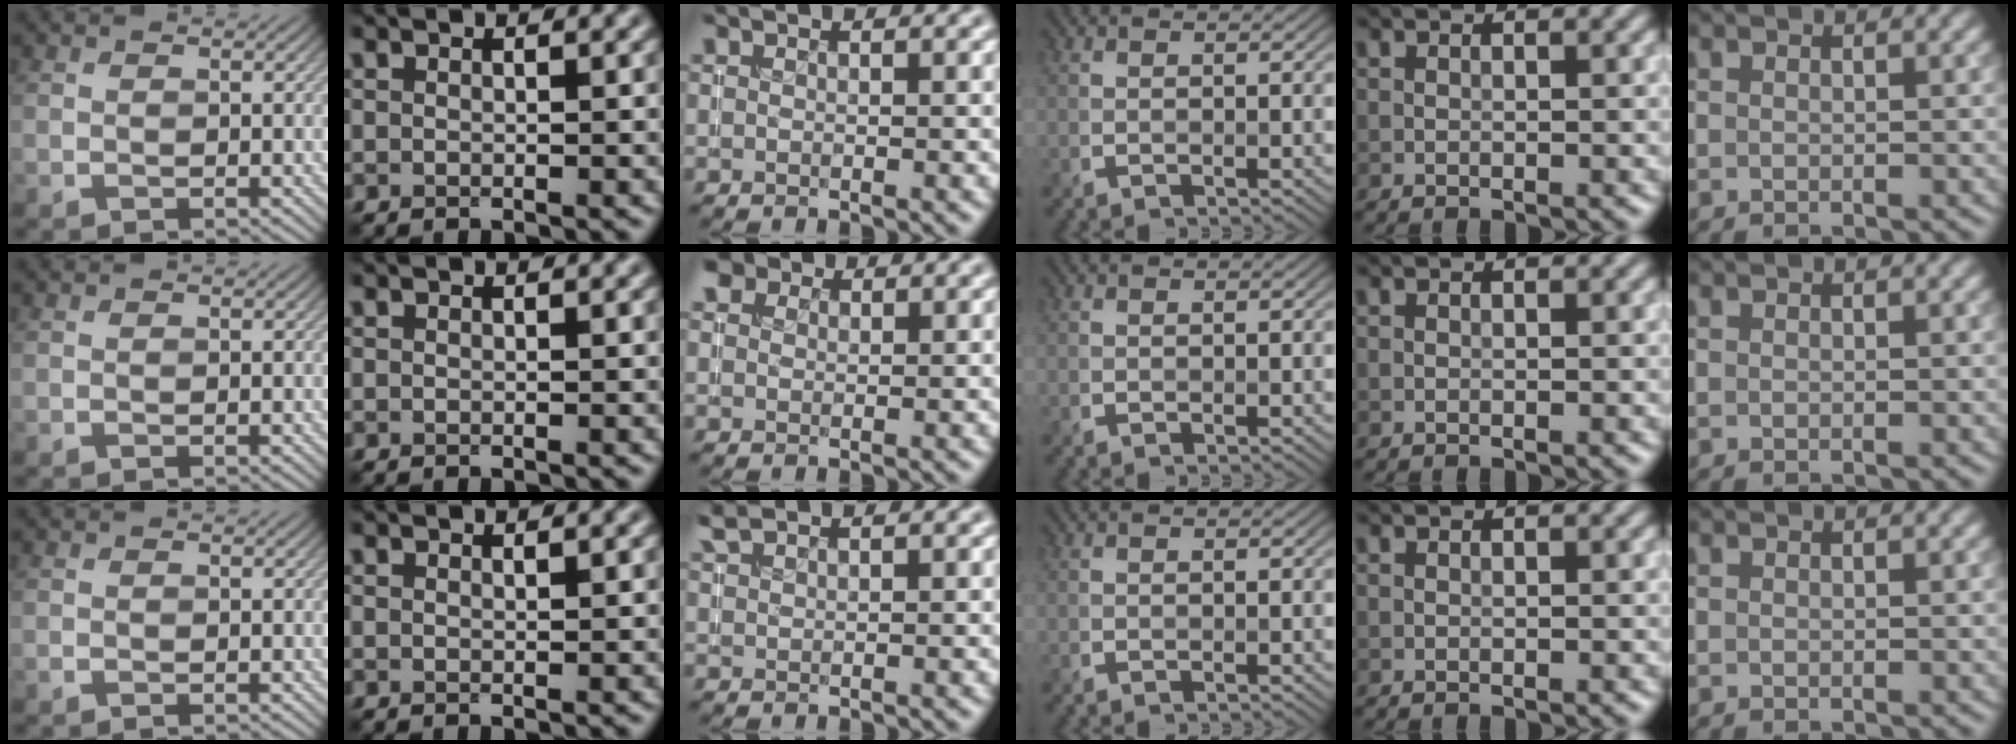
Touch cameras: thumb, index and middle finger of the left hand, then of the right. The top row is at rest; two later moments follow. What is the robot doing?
{"motion": "insert", "object": "coin"}